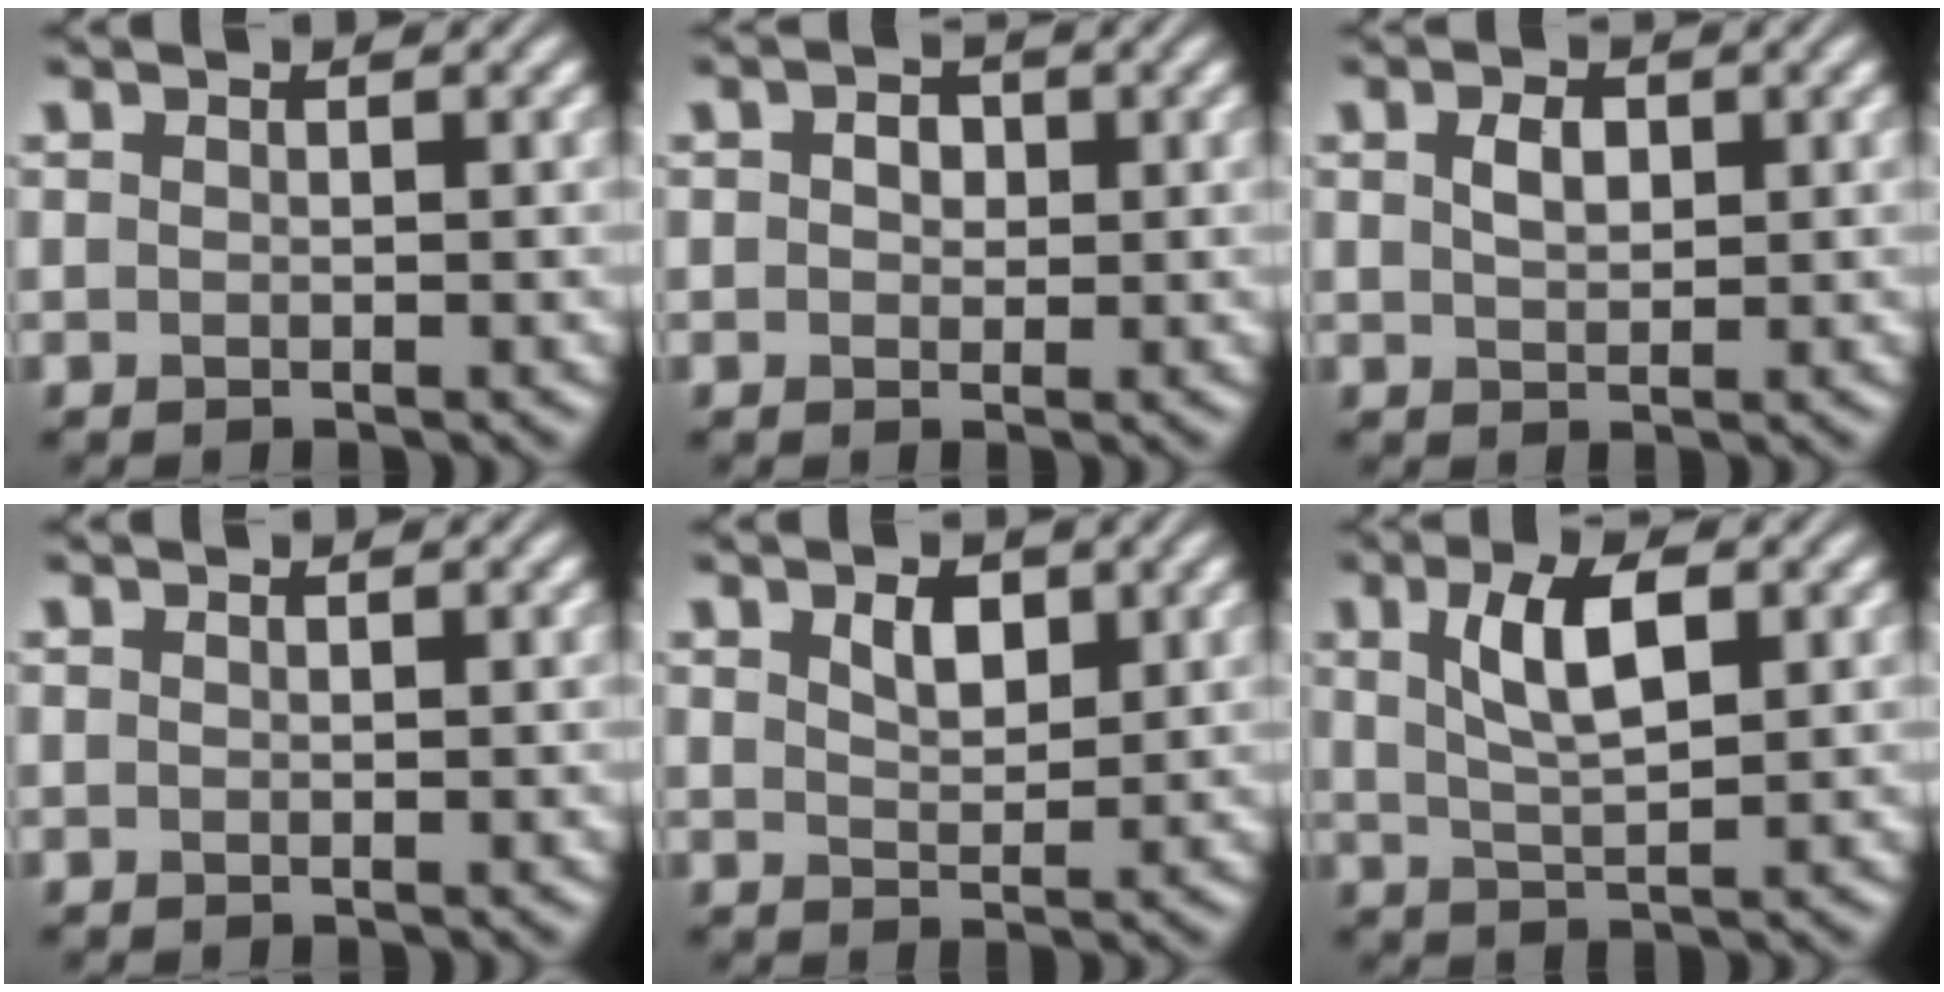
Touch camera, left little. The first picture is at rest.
{"total": 2.0, "force": [0.5, 1.5, 1.2], "torque": [-0.014, 0.007, -0.003]}
{"total": 2.0, "force": [0.6, 1.2, 1.5], "torque": [-0.030, 0.002, 0.012]}
{"total": 0.0}
{"total": 2.4, "force": [1.1, 1.3, 1.6], "torque": [-0.031, 0.001, 0.022]}
{"total": 4.9, "force": [1.6, 1.8, 4.2], "torque": [-0.085, 0.005, 0.029]}